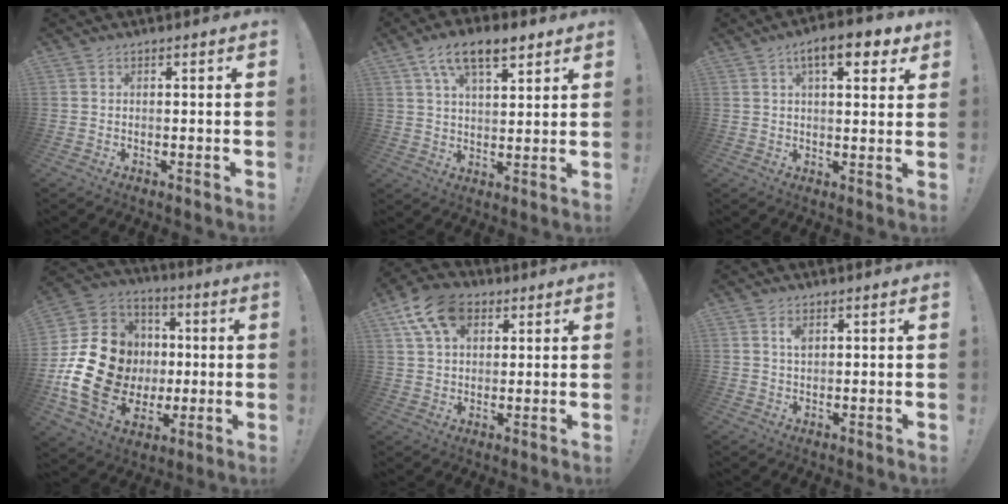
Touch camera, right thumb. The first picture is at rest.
{"total": 11.2, "force": [6.5, 4.9, 7.6], "torque": [-0.124, -0.017, 0.117]}
{"total": 9.8, "force": [4.9, 3.5, 7.8], "torque": [-0.102, -0.017, 0.076]}
{"total": 22.4, "force": [-1.1, 18.6, 12.3], "torque": [-0.218, 0.011, 0.025]}
{"total": 13.8, "force": [6.4, 9.2, 8.1], "torque": [-0.135, -0.019, 0.121]}
{"total": 2.7, "force": [1.2, 1.3, 2.0], "torque": [-0.020, -0.008, 0.016]}